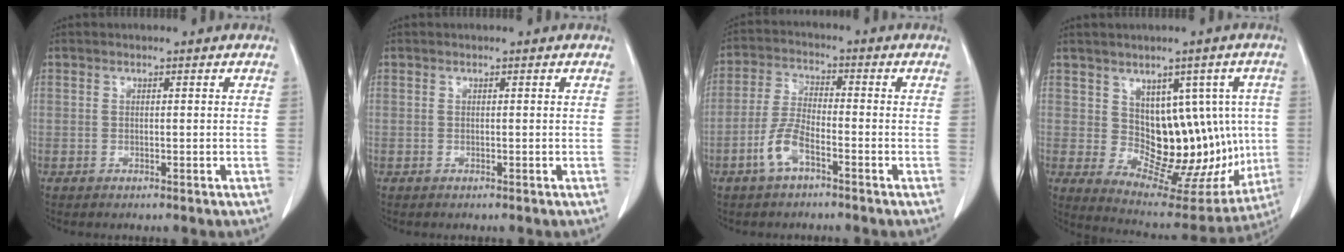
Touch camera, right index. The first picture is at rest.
{"total": 0.0}
{"total": 5.8, "force": [-3.1, 1.9, 4.6], "torque": [-0.104, 0.001, -0.064]}
{"total": 14.3, "force": [1.2, 8.9, 11.1], "torque": [-0.122, 0.017, 0.046]}